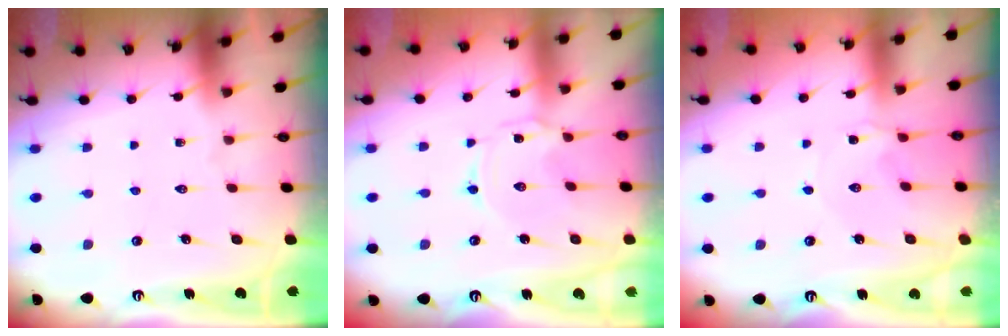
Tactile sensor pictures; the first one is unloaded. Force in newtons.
{"total": 0.0}
{"total": 0.9, "press": 0.8, "slide": 0.2}